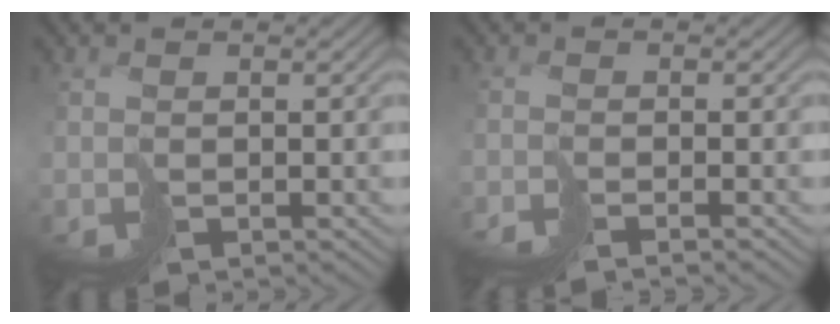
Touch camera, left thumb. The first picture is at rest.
{"total": 2.5, "force": [-2.2, -0.9, 0.5], "torque": [-0.002, 0.003, -0.046]}